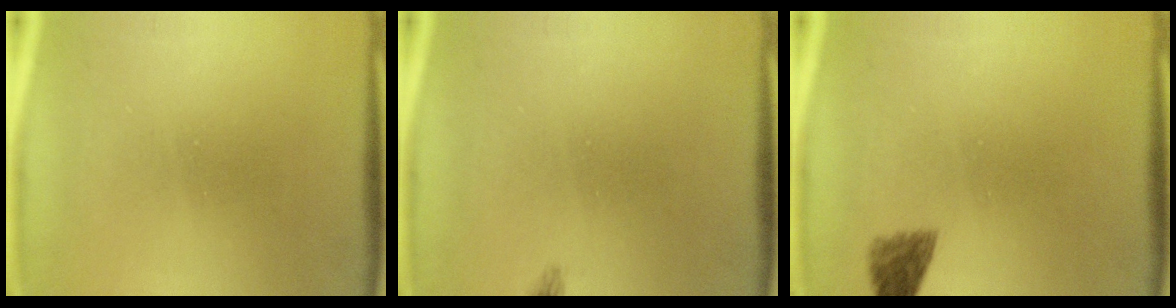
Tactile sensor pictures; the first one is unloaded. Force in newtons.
{"total": 0.9}
{"total": 2.0}